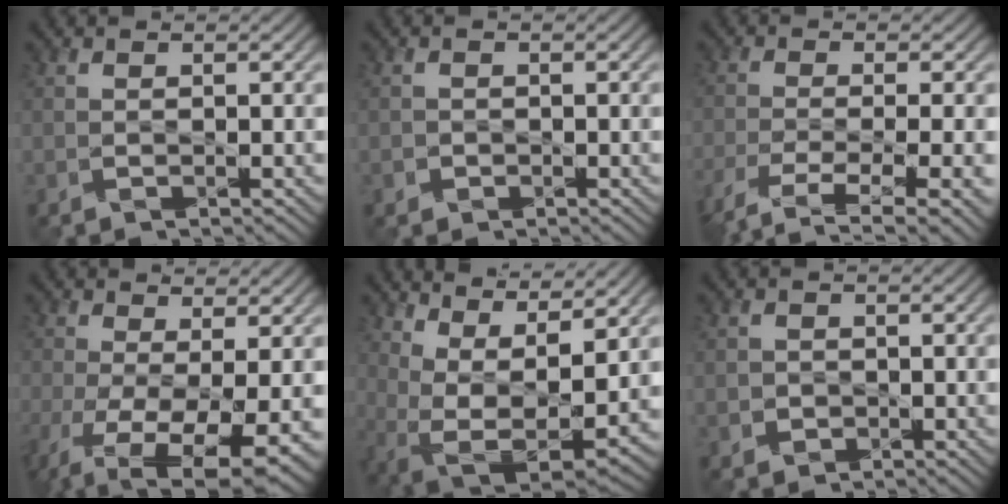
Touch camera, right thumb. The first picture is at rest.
{"total": 1.1, "force": [-0.5, 1.0, 0.1], "torque": [0.003, -0.004, -0.011]}
{"total": 7.9, "force": [-4.3, 2.4, 6.2], "torque": [-0.127, -0.023, -0.074]}
{"total": 11.5, "force": [-4.2, 4.9, 9.5], "torque": [-0.196, -0.039, -0.057]}
{"total": 11.2, "force": [4.5, 5.1, 8.8], "torque": [-0.175, -0.009, 0.089]}
{"total": 1.6, "force": [-0.5, 1.5, 0.3], "torque": [0.000, -0.005, -0.011]}